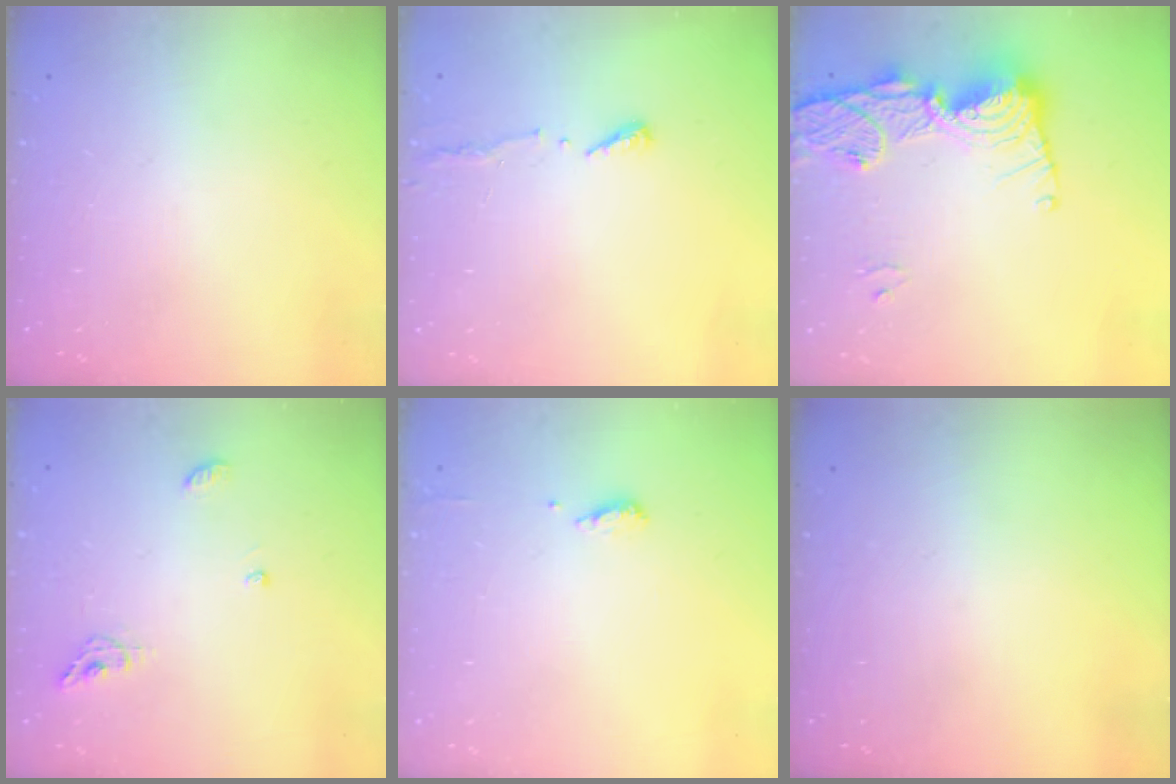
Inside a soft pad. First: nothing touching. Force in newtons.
{"total": 3.5, "press": 3.4, "slide": 0.3}
{"total": 17.4, "press": 17.3, "slide": 1.4}
{"total": 6.8, "press": 6.8, "slide": 0.5}
{"total": 6.1, "press": 6.0, "slide": 1.3}
{"total": 0.0}